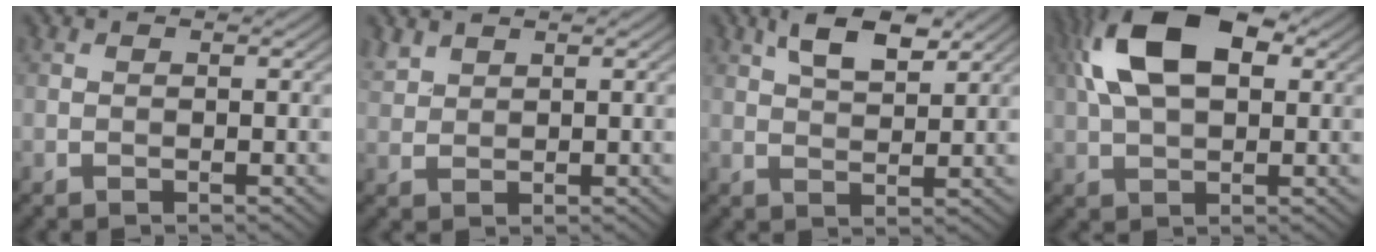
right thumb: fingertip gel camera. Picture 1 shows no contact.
{"total": 2.2, "force": [1.8, 1.0, 0.8], "torque": [-0.024, 0.005, 0.047]}
{"total": 5.8, "force": [3.3, 2.4, 4.2], "torque": [-0.084, 0.007, 0.061]}
{"total": 12.4, "force": [3.7, 6.8, 9.7], "torque": [-0.198, 0.021, 0.060]}